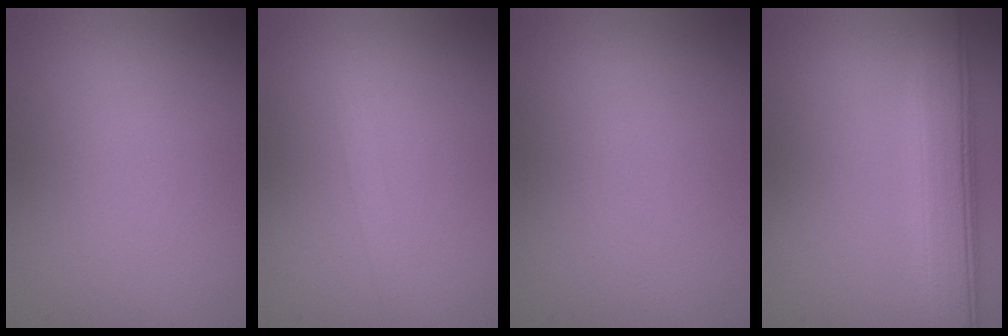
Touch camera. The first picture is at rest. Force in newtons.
{"total": 0.8, "press": 0.8, "slide": 0.1}
{"total": 0.0}
{"total": 6.3, "press": 6.3, "slide": 0.4}